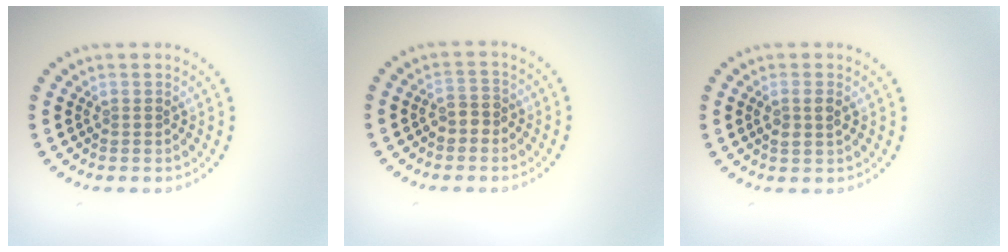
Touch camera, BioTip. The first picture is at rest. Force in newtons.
{"total": 1.7, "press": 1.6, "slide": 0.6}
{"total": 1.6, "press": 1.6, "slide": 0.4}